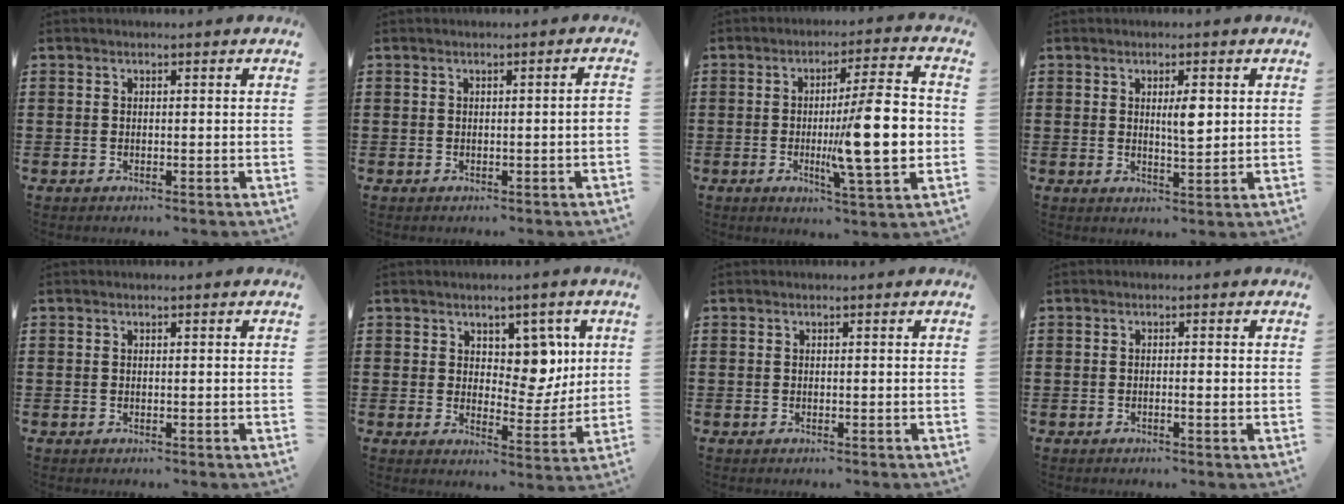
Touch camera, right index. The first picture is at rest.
{"total": 1.0, "force": [-0.3, -0.2, 0.9], "torque": [-0.013, -0.004, -0.006]}
{"total": 14.9, "force": [-1.3, 2.7, 14.6], "torque": [-0.219, -0.013, -0.026]}
{"total": 3.9, "force": [1.0, 1.0, 3.6], "torque": [-0.064, 0.004, 0.011]}
{"total": 0.0}
{"total": 6.9, "force": [3.2, 5.0, 3.6], "torque": [-0.062, -0.005, 0.051]}
{"total": 0.0}
{"total": 1.1, "force": [-0.3, -0.1, 1.0], "torque": [-0.018, -0.004, -0.006]}